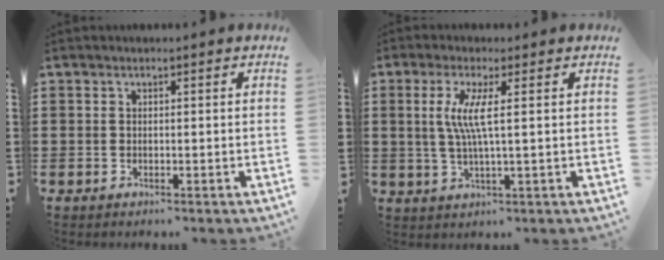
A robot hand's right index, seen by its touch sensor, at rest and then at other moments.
{"total": 5.6, "force": [0.9, 0.2, 5.5], "torque": [-0.121, -0.012, 0.007]}